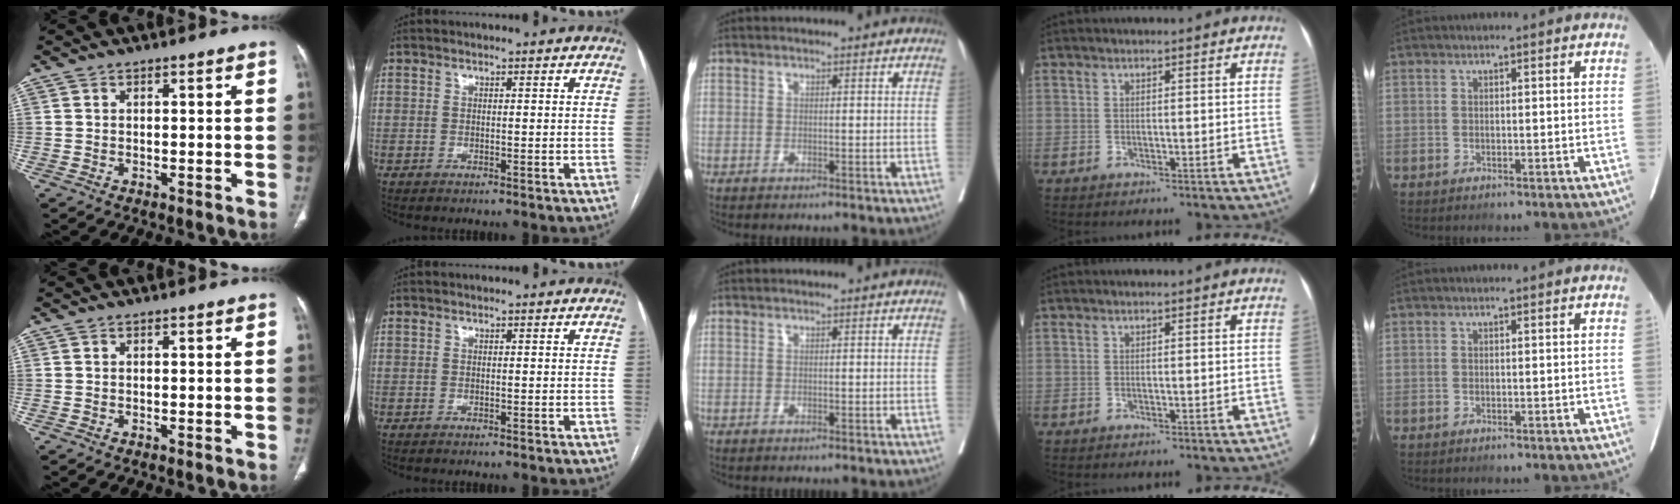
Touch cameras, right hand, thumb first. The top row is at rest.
{}